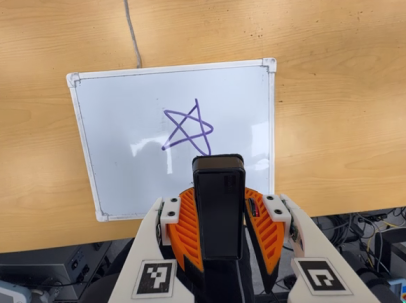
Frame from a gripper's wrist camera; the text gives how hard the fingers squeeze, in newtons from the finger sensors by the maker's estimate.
{"total": 8.7, "left": 7.9, "right": 9.4}